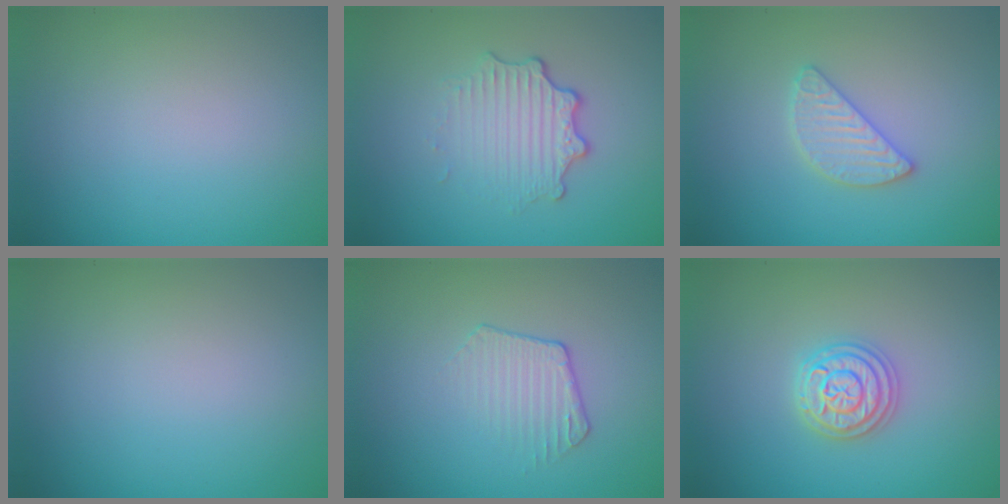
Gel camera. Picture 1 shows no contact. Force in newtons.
{"total": 3.5, "press": 2.5, "slide": 2.4}
{"total": 2.6, "press": 2.6, "slide": 0.3}
{"total": 0.0}
{"total": 1.8, "press": 1.1, "slide": 1.4}
{"total": 3.2, "press": 3.2, "slide": 0.5}